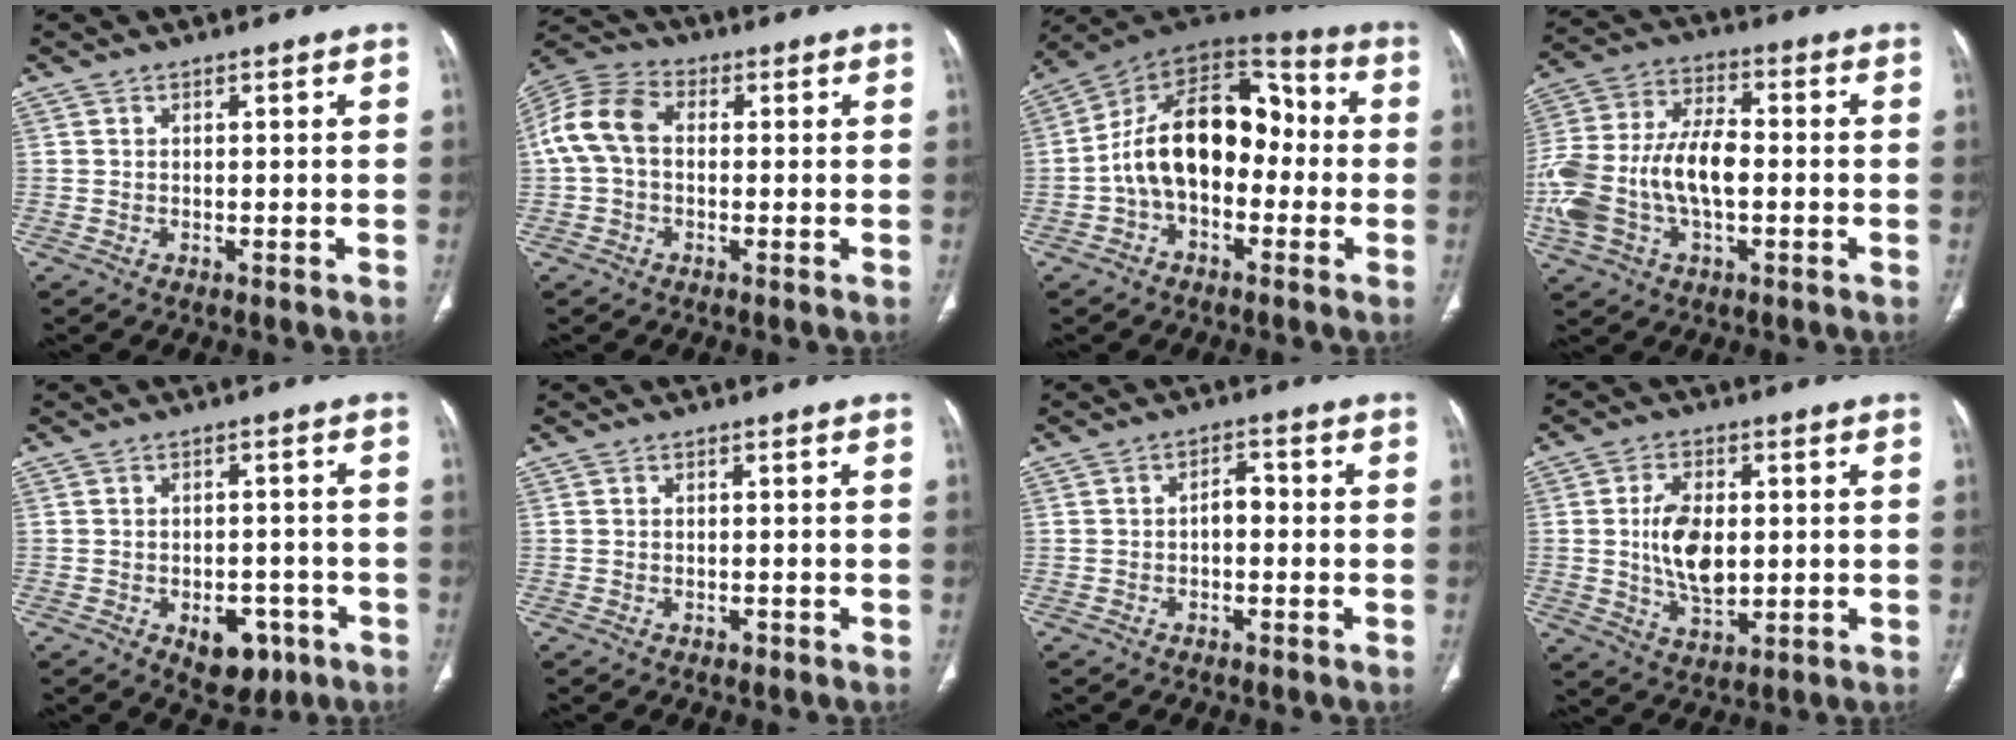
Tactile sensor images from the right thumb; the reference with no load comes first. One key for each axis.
{"total": 10.1, "fx": 0.5, "fy": 7.0, "fz": 7.3, "tx": -0.150, "ty": 0.031, "tz": 0.000}
{"total": 17.9, "fx": -2.0, "fy": 11.4, "fz": 13.7, "tx": -0.197, "ty": 0.059, "tz": -0.045}
{"total": 18.4, "fx": -2.9, "fy": 10.1, "fz": 15.1, "tx": -0.334, "ty": 0.028, "tz": -0.052}
{"total": 7.6, "fx": -3.5, "fy": 4.8, "fz": 4.8, "tx": -0.037, "ty": 0.017, "tz": -0.039}
{"total": 0.7, "fx": -0.5, "fy": 0.5, "fz": 0.2, "tx": -0.003, "ty": 0.001, "tz": -0.009}
{"total": 3.1, "fx": -0.7, "fy": 1.8, "fz": 2.4, "tx": -0.028, "ty": 0.017, "tz": -0.017}
{"total": 10.0, "fx": 0.3, "fy": 5.8, "fz": 8.1, "tx": -0.141, "ty": -0.005, "tz": 0.012}